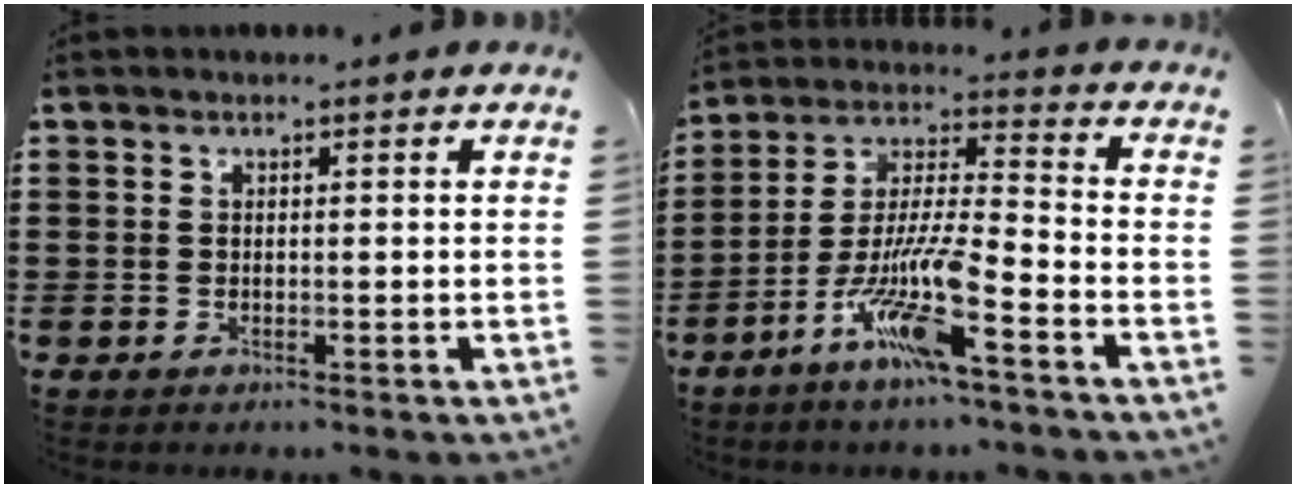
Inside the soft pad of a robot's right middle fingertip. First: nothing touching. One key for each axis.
{"total": 11.7, "fx": -7.2, "fy": 1.3, "fz": 9.2, "tx": -0.193, "ty": -0.003, "tz": -0.142}